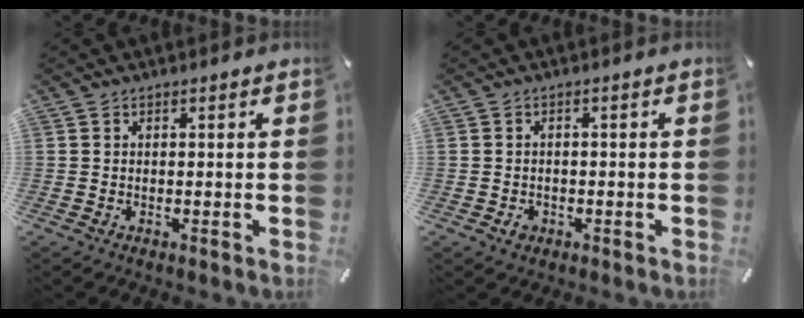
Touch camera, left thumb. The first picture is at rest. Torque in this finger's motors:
{"motor_torque": [0.08, 0.25, -0.02, 0.00, 0.00]}